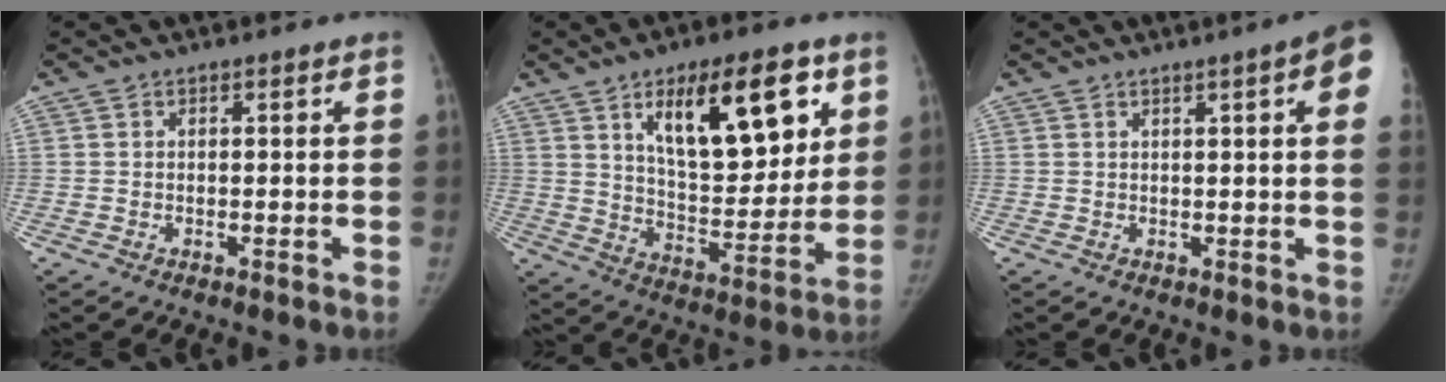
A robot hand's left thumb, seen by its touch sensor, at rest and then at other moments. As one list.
[{"total": 20.0, "force": [9.0, 8.6, 15.6], "torque": [-0.188, -0.044, 0.151]}, {"total": 8.7, "force": [3.4, 0.9, 8.0], "torque": [-0.087, 0.000, 0.033]}]